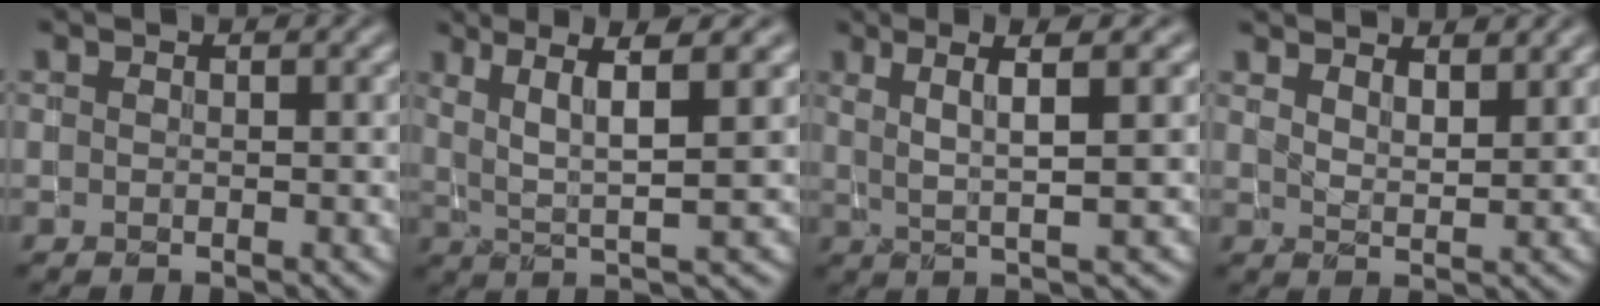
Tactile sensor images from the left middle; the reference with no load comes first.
{"total": 6.0, "force": [2.3, 0.9, 5.5], "torque": [-0.097, 0.002, 0.046]}
{"total": 5.1, "force": [1.9, 0.7, 4.7], "torque": [-0.083, 0.005, 0.036]}
{"total": 4.4, "force": [3.6, 1.3, 2.2], "torque": [-0.012, 0.007, 0.039]}